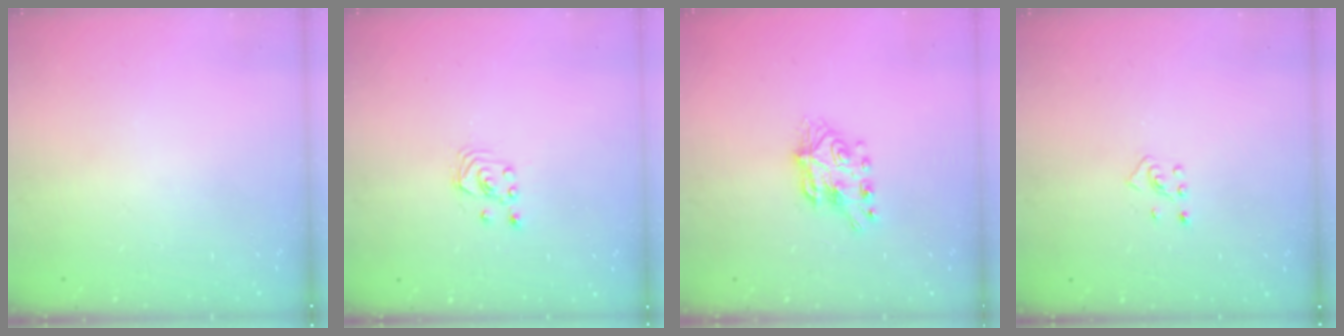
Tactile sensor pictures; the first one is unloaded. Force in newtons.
{"total": 1.8, "press": 1.8, "slide": 0.2}
{"total": 6.9, "press": 6.9, "slide": 0.5}
{"total": 2.7, "press": 2.6, "slide": 0.9}